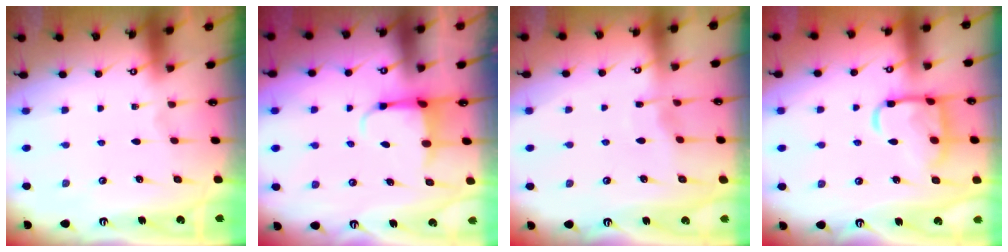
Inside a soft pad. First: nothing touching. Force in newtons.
{"total": 4.0, "press": 3.9, "slide": 1.0}
{"total": 4.6, "press": 4.6, "slide": 0.3}
{"total": 13.8, "press": 13.7, "slide": 1.1}